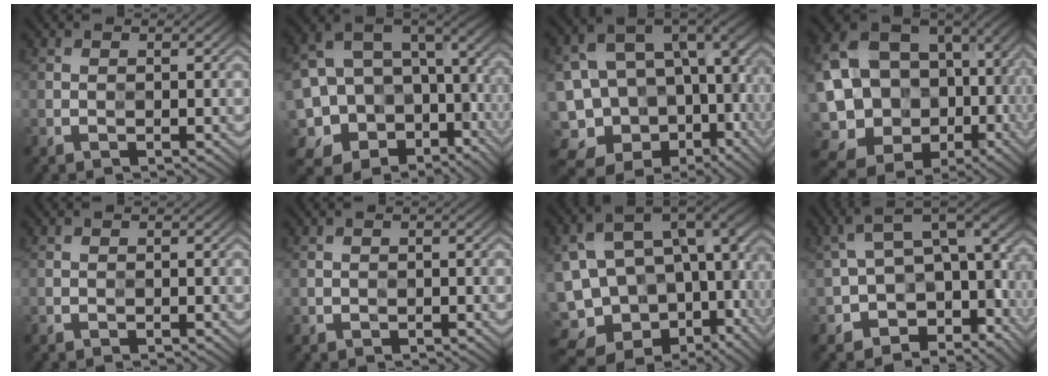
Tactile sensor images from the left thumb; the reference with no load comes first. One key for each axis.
{"total": 16.4, "fx": -6.2, "fy": 12.6, "fz": 8.5, "tx": -0.223, "ty": -0.047, "tz": -0.075}
{"total": 17.1, "fx": -6.0, "fy": 12.8, "fz": 9.7, "tx": -0.215, "ty": -0.037, "tz": -0.062}
{"total": 19.6, "fx": -3.6, "fy": 15.8, "fz": 11.1, "tx": -0.243, "ty": -0.033, "tz": -0.021}
{"total": 0.0}
{"total": 0.8, "fx": 0.0, "fy": 0.2, "fz": 0.7, "tx": -0.012, "ty": 0.001, "tz": 0.001}
{"total": 17.8, "fx": -4.3, "fy": 11.5, "fz": 12.8, "tx": -0.254, "ty": -0.036, "tz": -0.022}
{"total": 11.7, "fx": -2.8, "fy": 7.9, "fz": 8.2, "tx": -0.153, "ty": -0.029, "tz": -0.032}